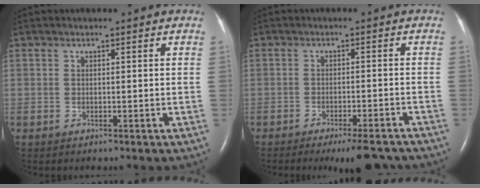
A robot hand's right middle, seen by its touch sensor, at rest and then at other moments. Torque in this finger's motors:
{"motor_torque": [-0.05, -0.03, 0.23, 0.06]}